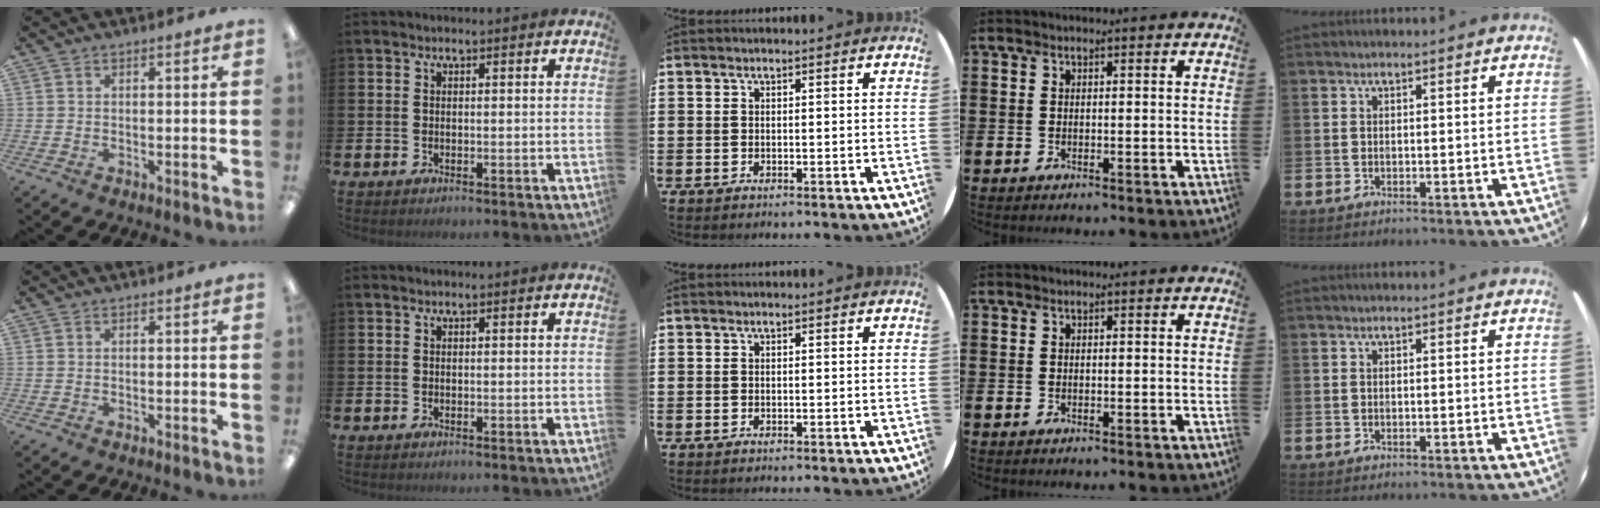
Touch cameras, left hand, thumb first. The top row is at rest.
{}